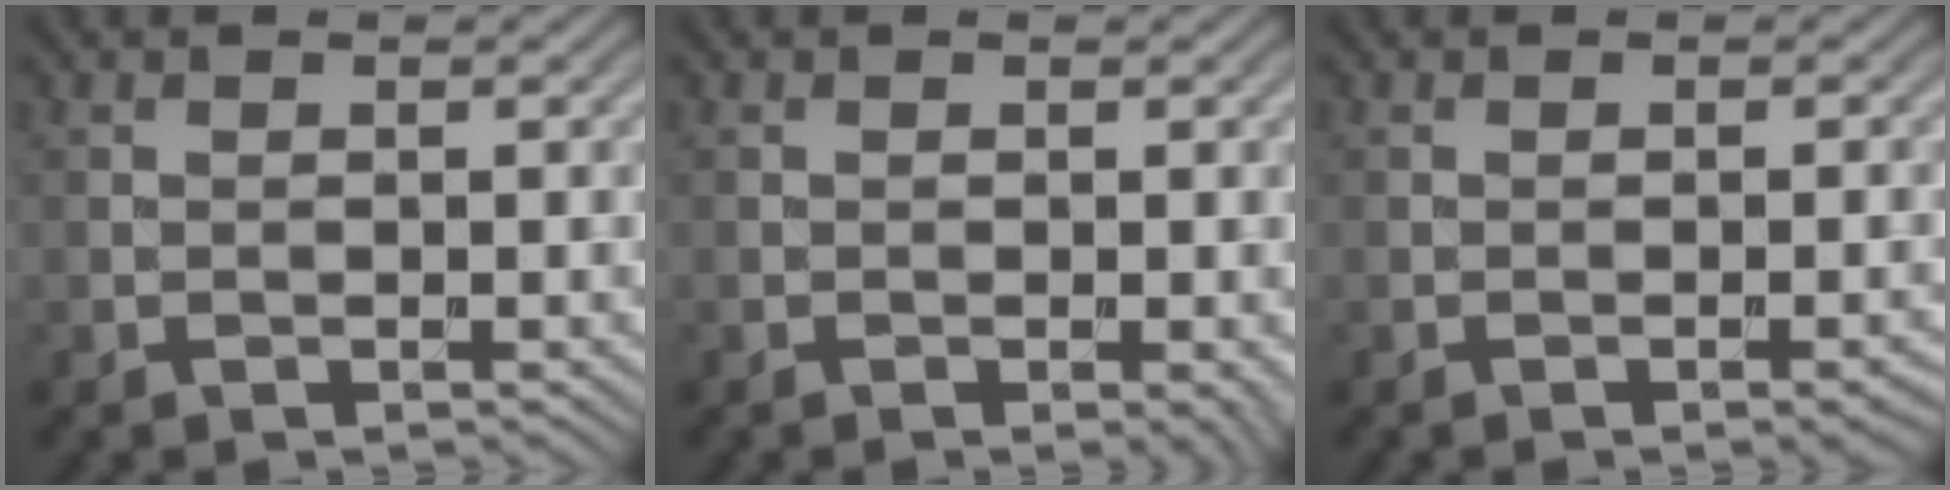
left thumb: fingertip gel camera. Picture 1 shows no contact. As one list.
[{"total": 0.6, "force": [-0.2, 0.0, 0.6], "torque": [-0.007, -0.002, -0.004]}, {"total": 1.5, "force": [-0.9, 0.2, 1.2], "torque": [-0.013, 0.008, -0.012]}]